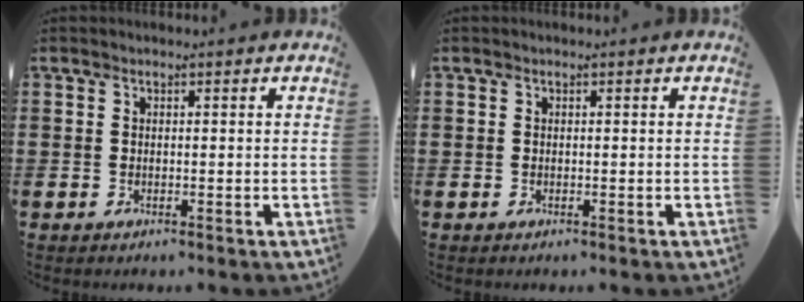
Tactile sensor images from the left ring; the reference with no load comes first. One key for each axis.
{"total": 0.0}